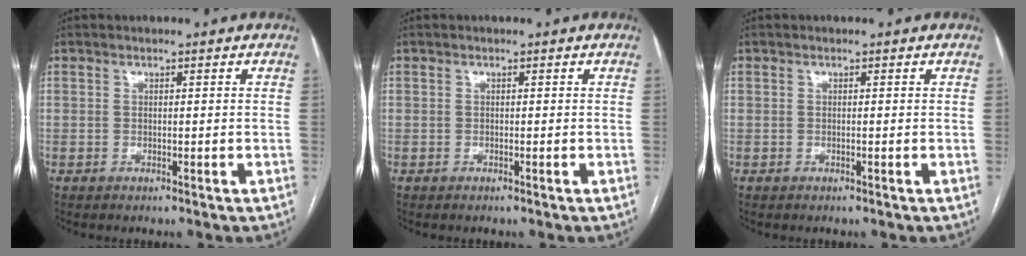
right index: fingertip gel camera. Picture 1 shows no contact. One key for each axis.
{"total": 0.0}
{"total": 0.0}